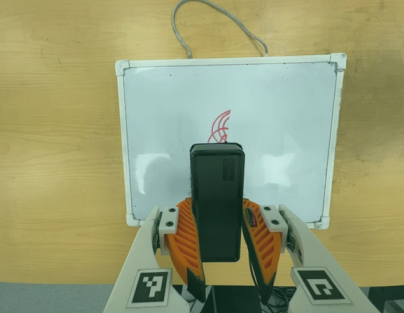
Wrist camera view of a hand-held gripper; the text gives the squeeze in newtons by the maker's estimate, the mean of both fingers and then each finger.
{"total": 9.0, "left": 7.4, "right": 10.6}